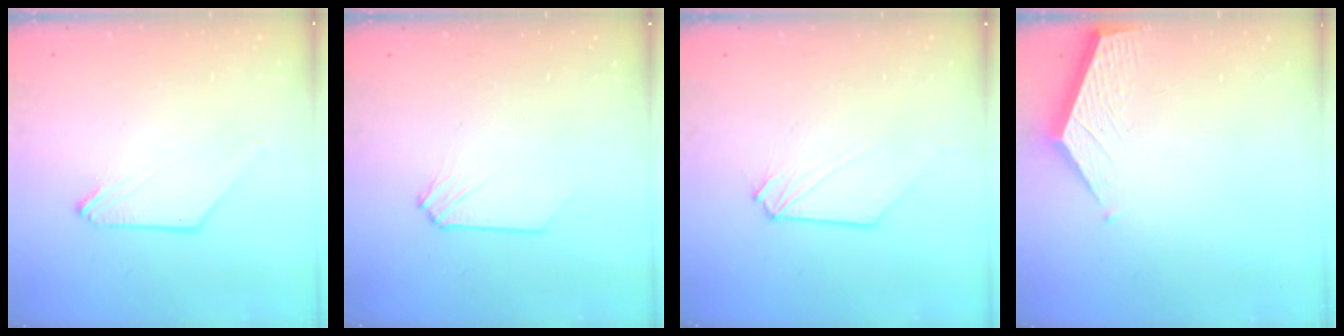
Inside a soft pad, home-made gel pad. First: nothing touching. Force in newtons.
{"total": 0.0}
{"total": 0.0}
{"total": 3.6, "press": 3.6, "slide": 0.3}